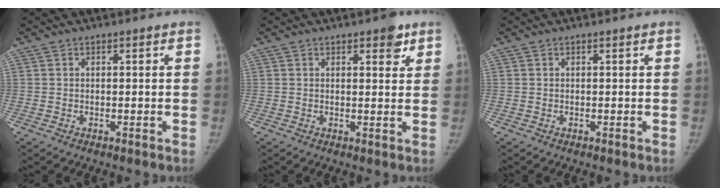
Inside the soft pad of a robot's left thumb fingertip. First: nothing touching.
{"total": 3.8, "force": [2.2, 1.7, 2.5], "torque": [-0.016, -0.009, 0.024]}
{"total": 0.0}